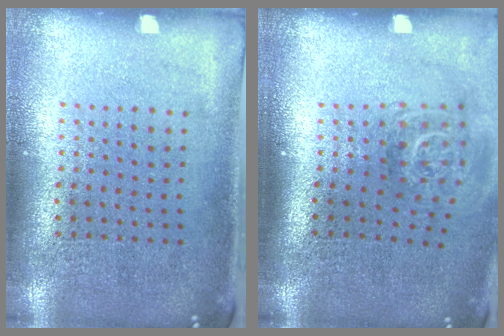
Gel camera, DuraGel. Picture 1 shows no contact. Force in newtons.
{"total": 1.9, "press": 1.3, "slide": 1.3}